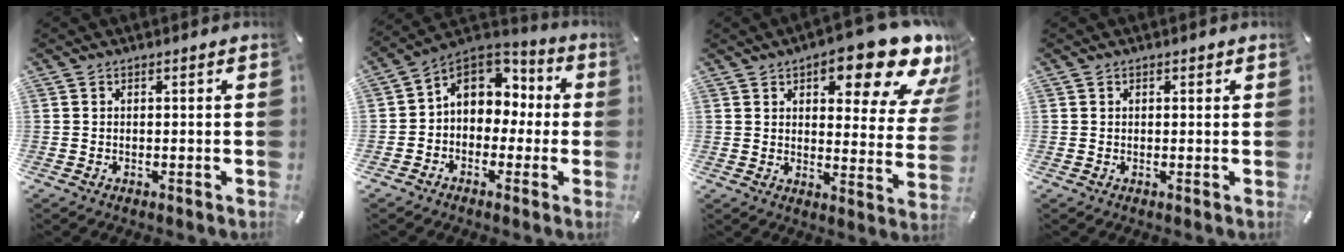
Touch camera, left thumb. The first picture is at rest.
{"total": 9.7, "force": [1.5, 8.2, 4.9], "torque": [-0.091, 0.001, 0.031]}
{"total": 17.5, "force": [10.8, 6.9, 11.9], "torque": [-0.147, -0.073, 0.172]}
{"total": 0.7, "force": [0.3, 0.6, 0.1], "torque": [-0.002, 0.006, 0.004]}